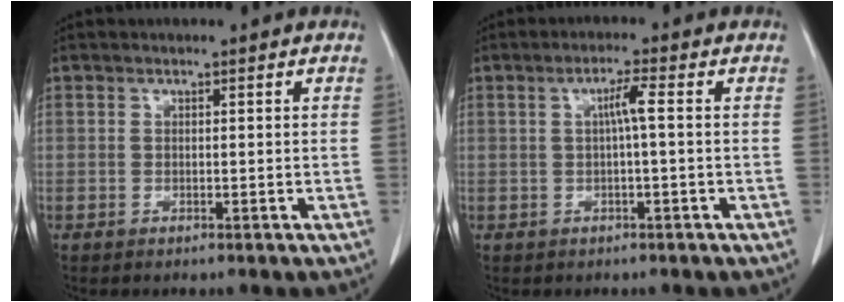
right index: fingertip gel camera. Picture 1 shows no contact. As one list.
[{"total": 2.8, "force": [0.2, 0.0, 2.8], "torque": [-0.050, 0.006, 0.004]}]